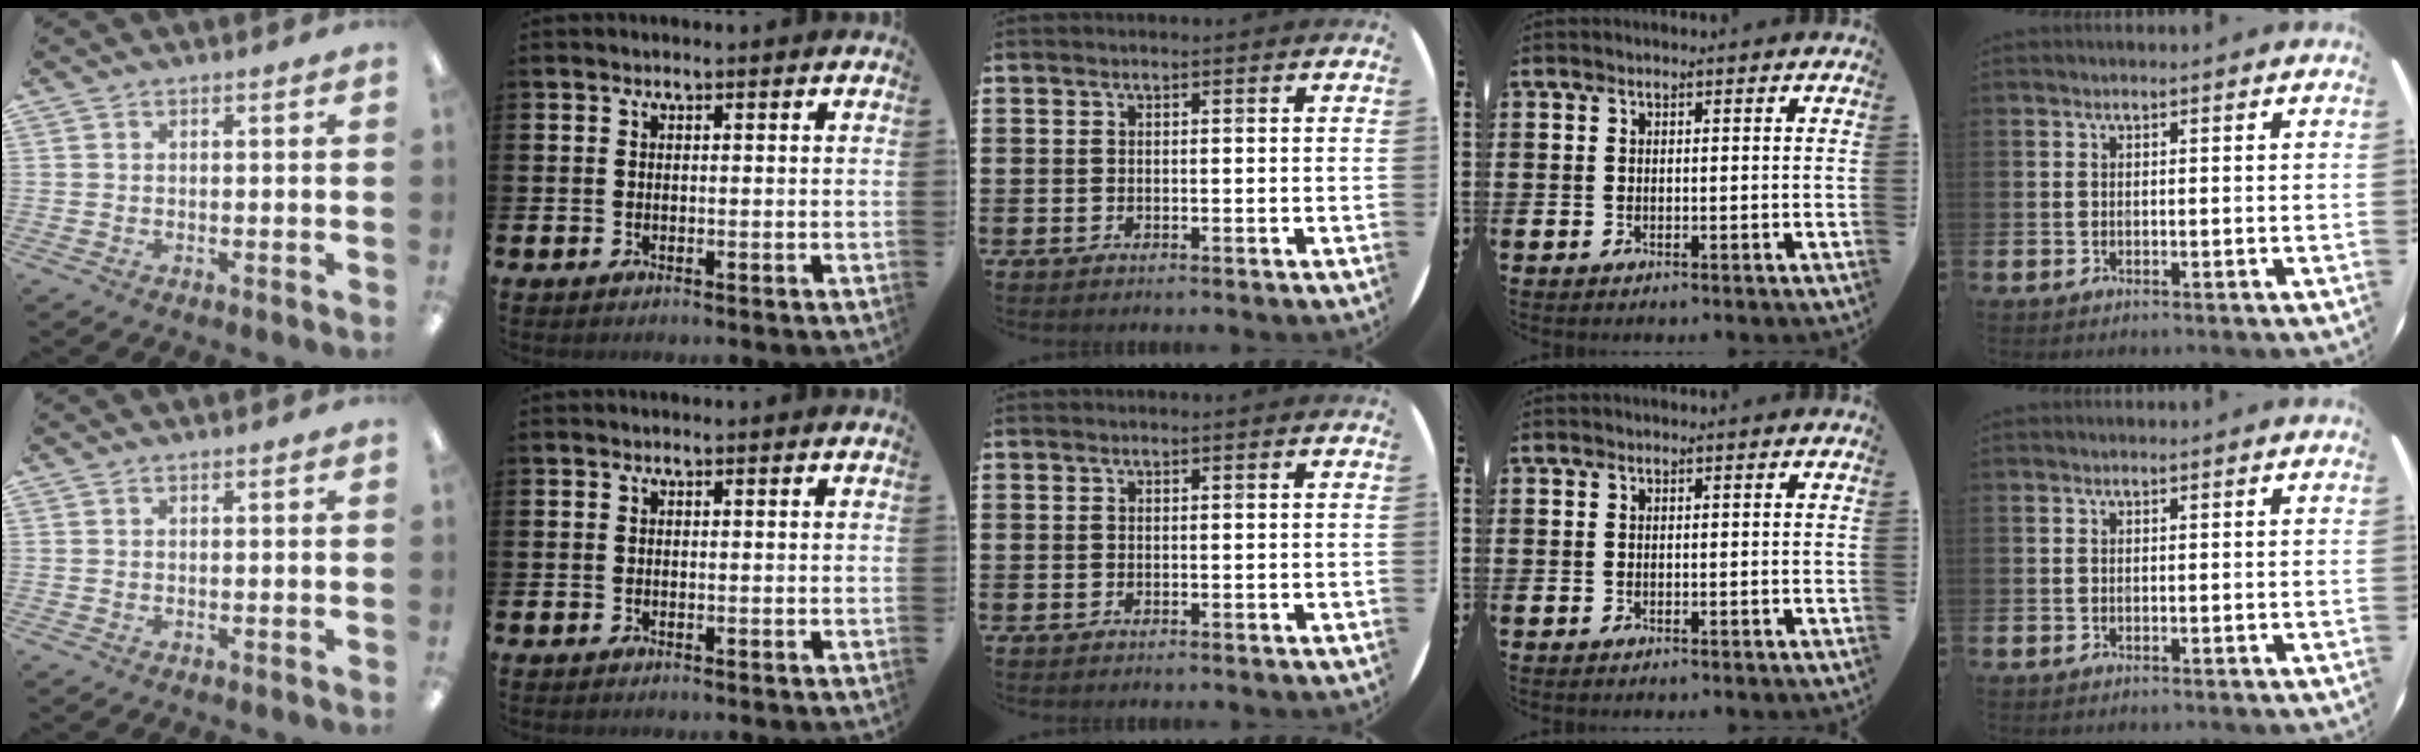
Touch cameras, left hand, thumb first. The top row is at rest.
{}